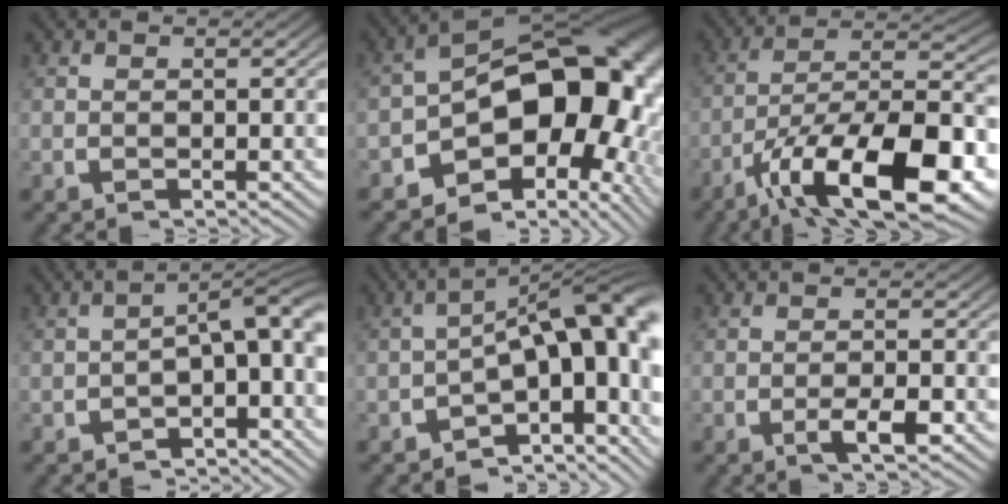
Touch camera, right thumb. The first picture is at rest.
{"total": 19.9, "force": [-1.8, 12.2, 15.7], "torque": [-0.228, -0.038, -0.021]}
{"total": 15.1, "force": [-3.7, 8.1, 12.2], "torque": [-0.215, -0.057, -0.034]}
{"total": 5.8, "force": [-1.7, 2.6, 4.9], "torque": [-0.065, -0.010, -0.019]}
{"total": 12.7, "force": [-2.0, 7.2, 10.3], "torque": [-0.145, -0.022, -0.024]}
{"total": 2.5, "force": [-0.9, 0.9, 2.1], "torque": [-0.035, -0.001, -0.017]}